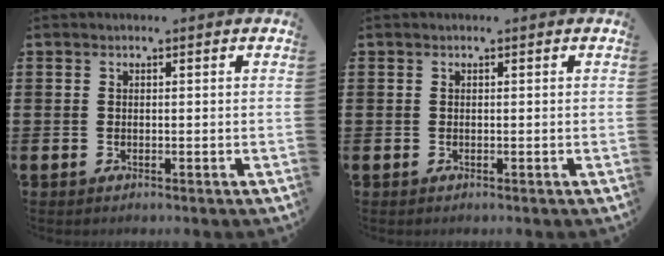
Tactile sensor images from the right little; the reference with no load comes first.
{"total": 0.0}